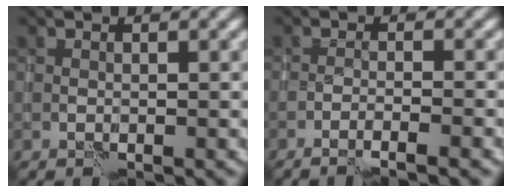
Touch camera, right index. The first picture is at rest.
{"total": 3.0, "force": [-2.3, 0.3, 1.8], "torque": [-0.026, 0.007, -0.042]}